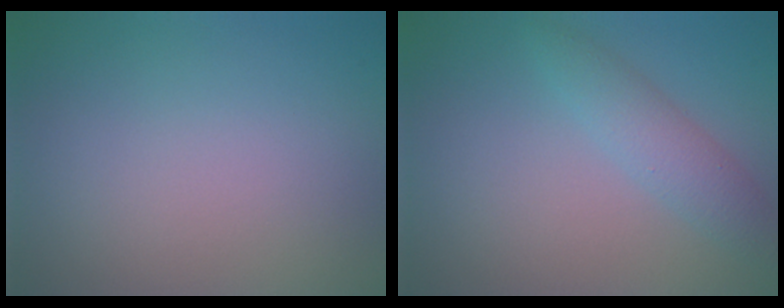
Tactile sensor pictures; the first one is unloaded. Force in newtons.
{"total": 2.6, "press": 2.6, "slide": 0.0}